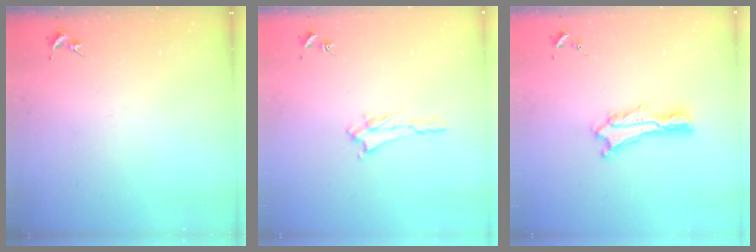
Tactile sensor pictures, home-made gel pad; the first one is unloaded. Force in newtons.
{"total": 1.2, "press": 1.1, "slide": 0.5}
{"total": 2.2, "press": 2.2, "slide": 0.3}